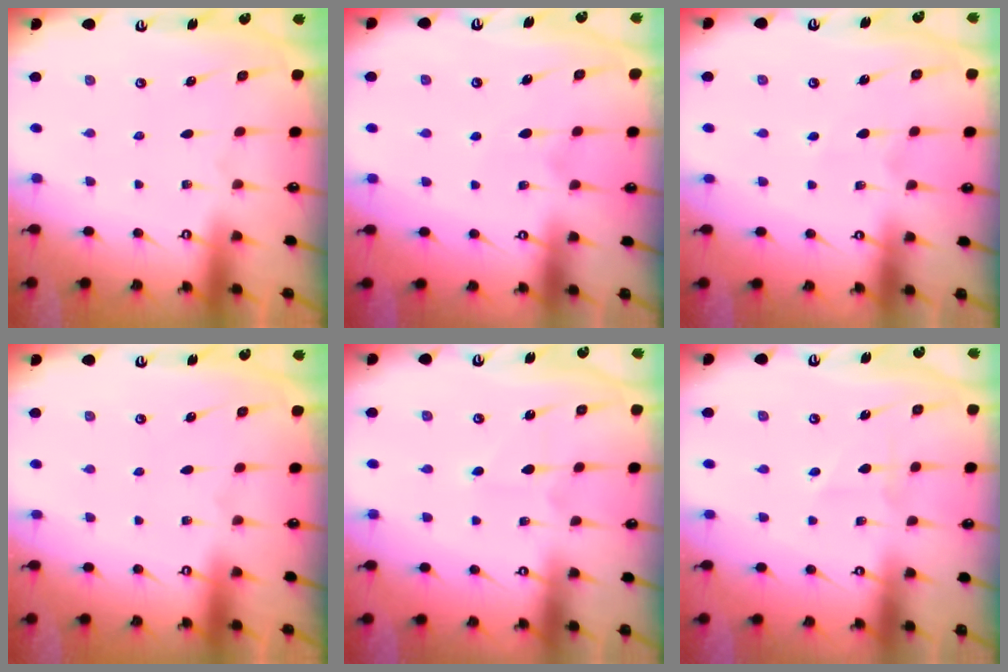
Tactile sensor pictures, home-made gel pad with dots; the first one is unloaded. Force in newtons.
{"total": 6.4, "press": 6.4, "slide": 0.8}
{"total": 4.9, "press": 4.9, "slide": 0.5}
{"total": 0.0}
{"total": 3.1, "press": 3.1, "slide": 0.3}
{"total": 1.6, "press": 1.5, "slide": 0.7}